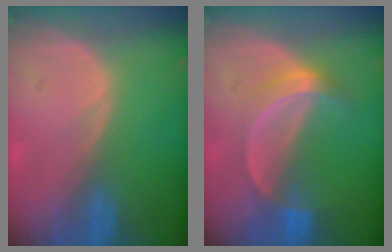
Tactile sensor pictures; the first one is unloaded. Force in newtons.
{"total": 5.3, "press": 4.8, "slide": 2.3}